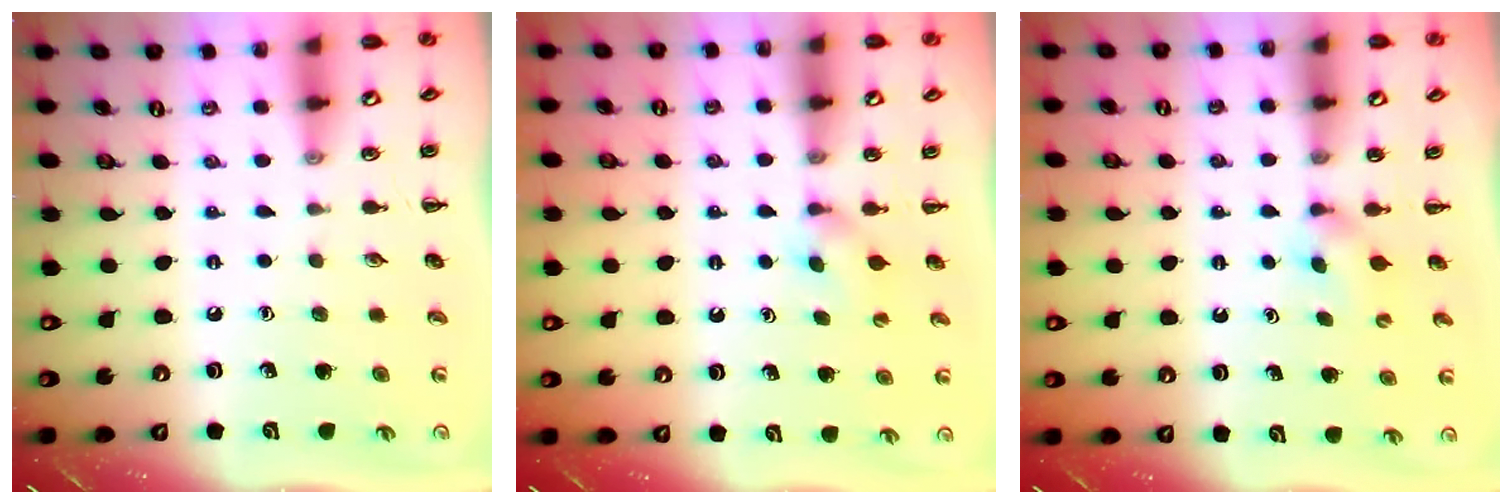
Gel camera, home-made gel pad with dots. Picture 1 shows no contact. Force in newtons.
{"total": 2.5, "press": 2.3, "slide": 1.0}
{"total": 1.8, "press": 1.5, "slide": 1.0}